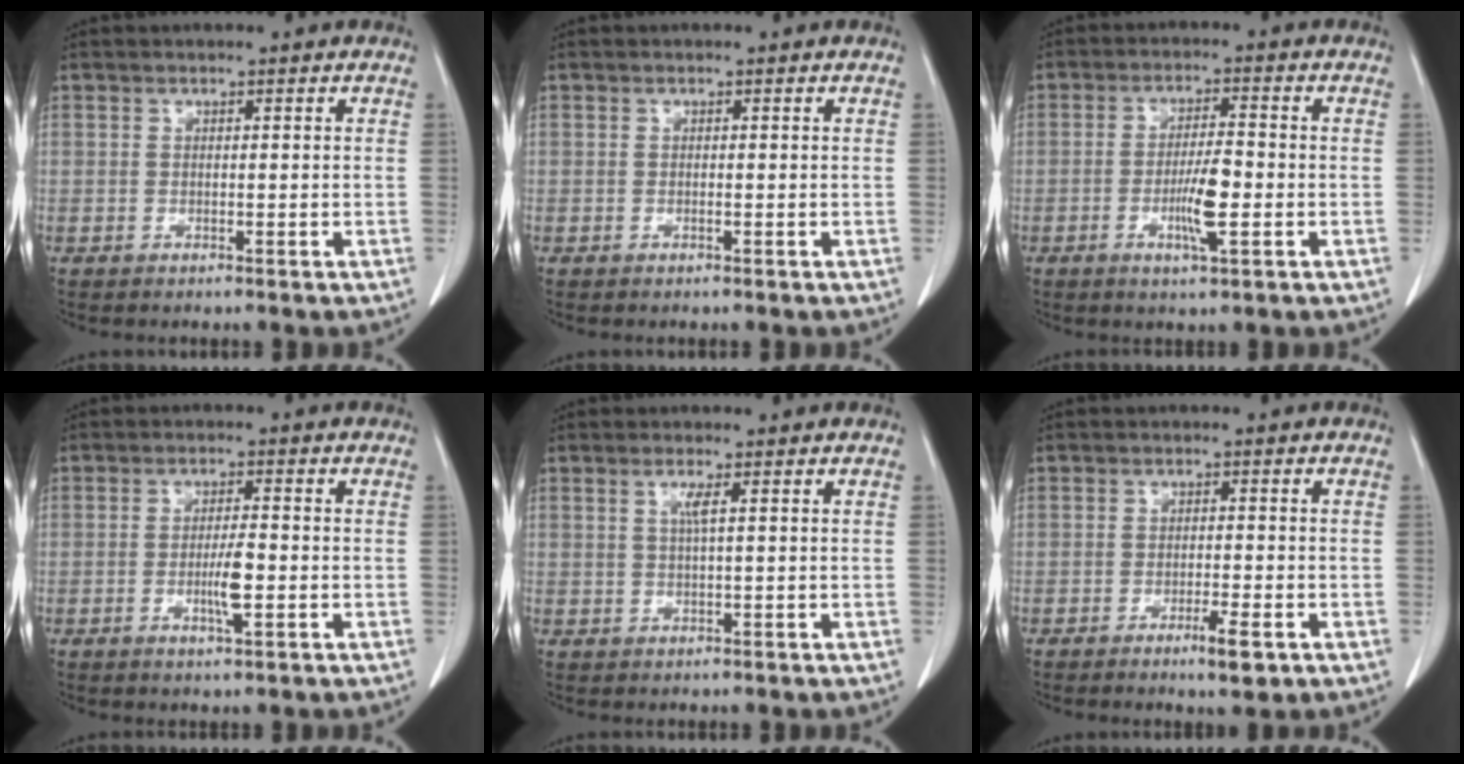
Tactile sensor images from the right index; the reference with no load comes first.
{"total": 0.0}
{"total": 6.0, "force": [-1.8, 0.7, 5.7], "torque": [-0.107, -0.005, -0.032]}
{"total": 4.2, "force": [-1.2, 0.4, 4.0], "torque": [-0.073, -0.003, -0.020]}
{"total": 1.7, "force": [0.6, -0.2, 1.6], "torque": [-0.036, 0.001, 0.011]}
{"total": 3.8, "force": [-2.1, 0.5, 3.1], "torque": [-0.049, -0.003, -0.030]}